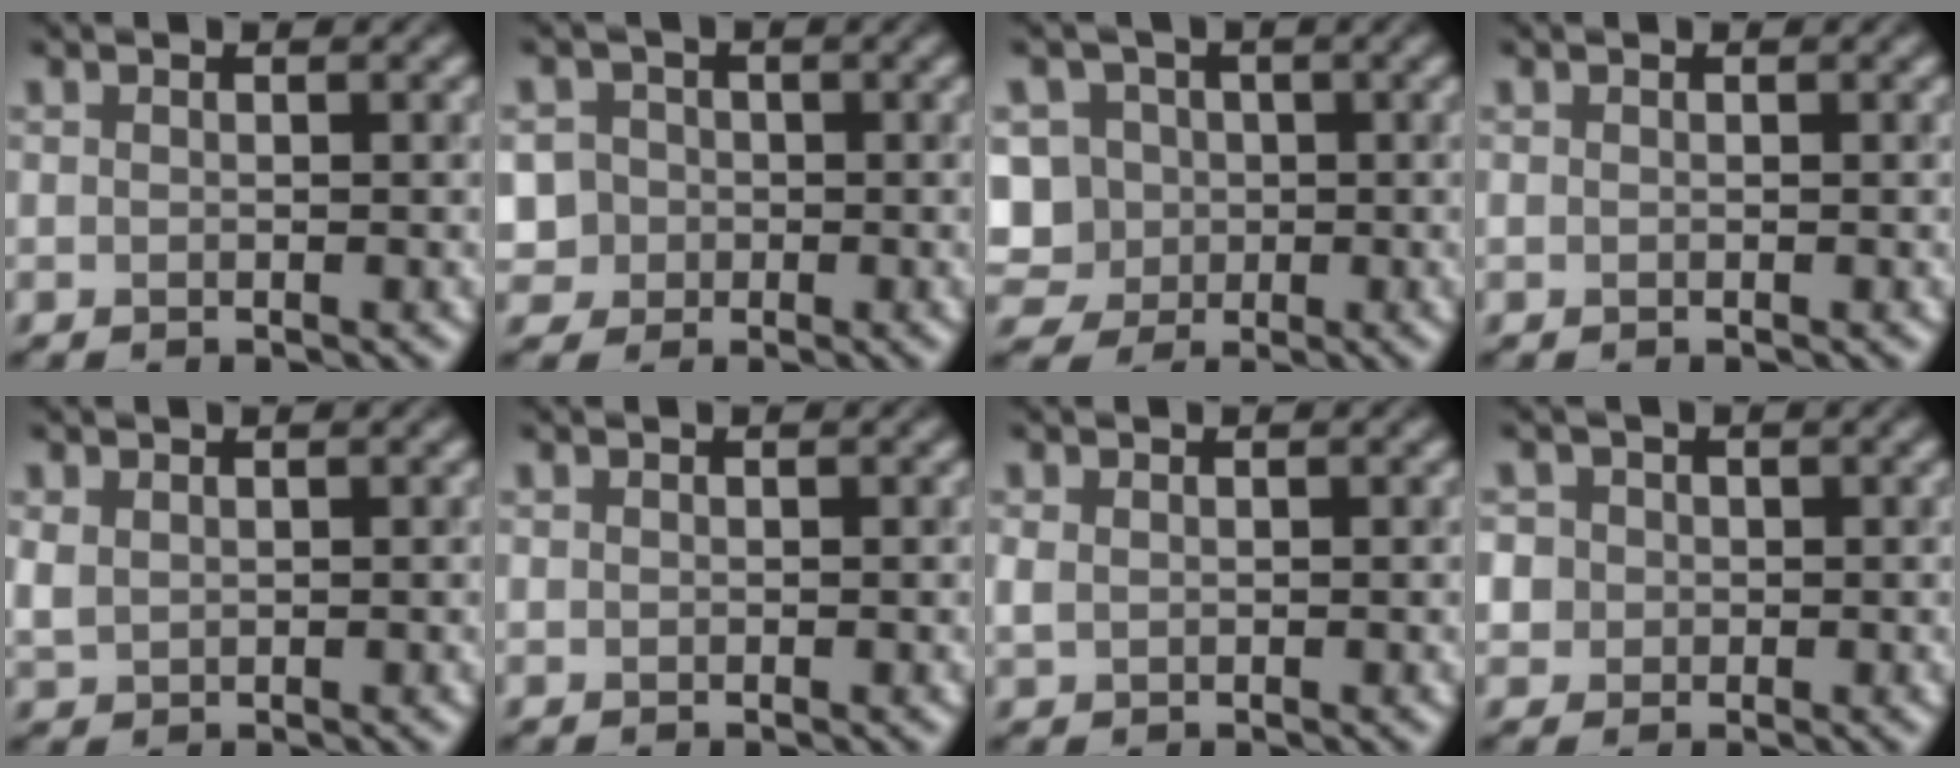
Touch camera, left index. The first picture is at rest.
{"total": 5.3, "force": [-1.0, 5.0, 1.3], "torque": [-0.019, 0.019, -0.042]}
{"total": 8.2, "force": [-0.7, 7.7, 2.8], "torque": [-0.062, 0.019, -0.042]}
{"total": 0.0}
{"total": 1.3, "force": [0.6, 1.0, 0.7], "torque": [-0.018, -0.001, 0.016]}
{"total": 0.0}
{"total": 0.9, "force": [0.2, 0.8, 0.5], "torque": [-0.013, 0.000, 0.007]}
{"total": 4.7, "force": [1.0, 4.3, 1.7], "torque": [-0.033, 0.034, -0.003]}